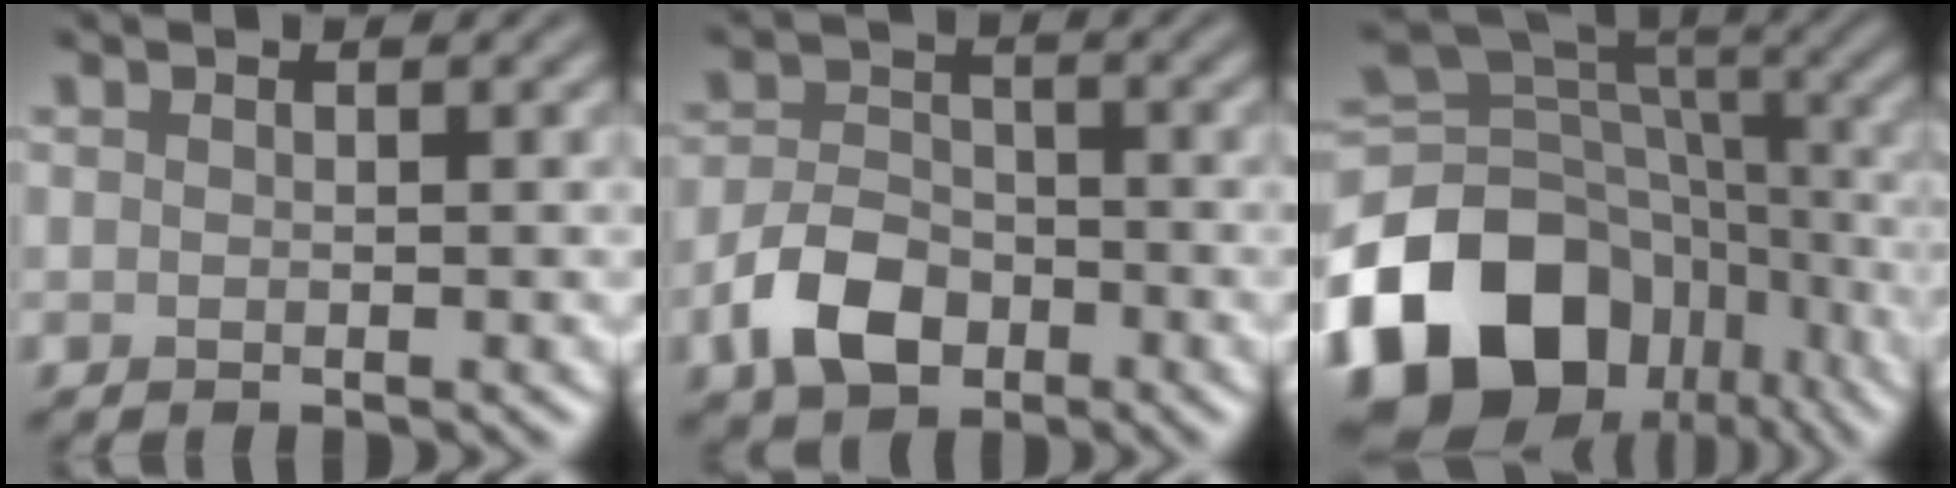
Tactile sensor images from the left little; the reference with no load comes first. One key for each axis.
{"total": 5.0, "fx": -2.5, "fy": 3.2, "fz": 2.9, "tx": -0.060, "ty": 0.002, "tz": -0.053}
{"total": 17.2, "fx": -8.7, "fy": 12.1, "fz": 8.4, "tx": -0.185, "ty": -0.005, "tz": -0.143}